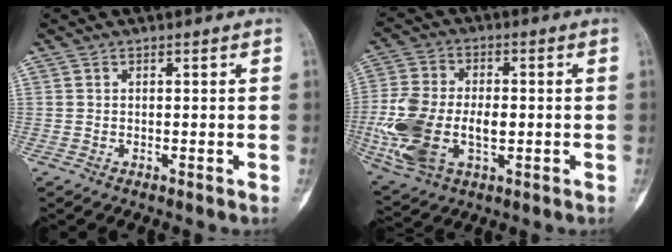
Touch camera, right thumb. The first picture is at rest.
{"total": 16.5, "force": [-2.6, 10.0, 12.8], "torque": [-0.272, 0.007, -0.038]}